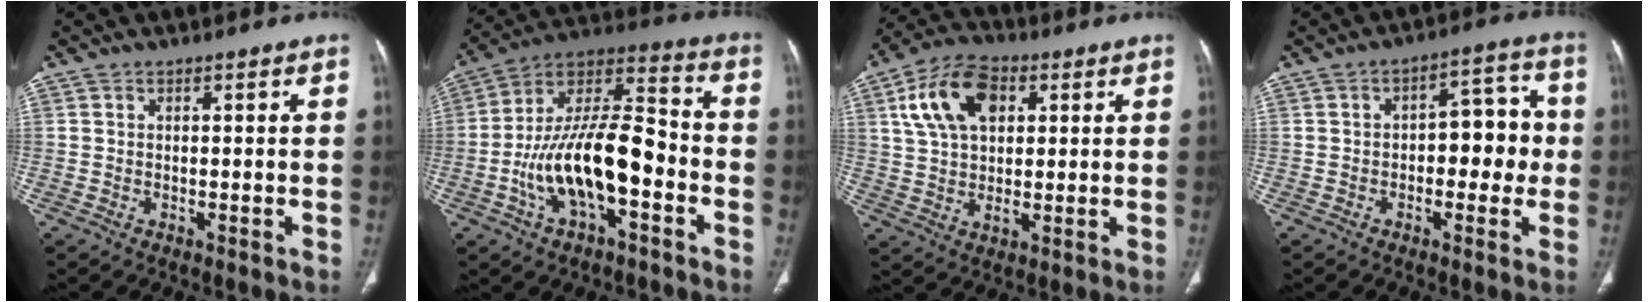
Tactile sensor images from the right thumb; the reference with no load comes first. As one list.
[{"total": 19.3, "force": [-5.5, 8.4, 16.5], "torque": [-0.288, 0.055, -0.097]}, {"total": 13.7, "force": [4.5, 8.4, 9.8], "torque": [-0.168, 0.004, 0.081]}, {"total": 9.4, "force": [-0.6, 5.4, 7.7], "torque": [-0.061, 0.035, -0.017]}]